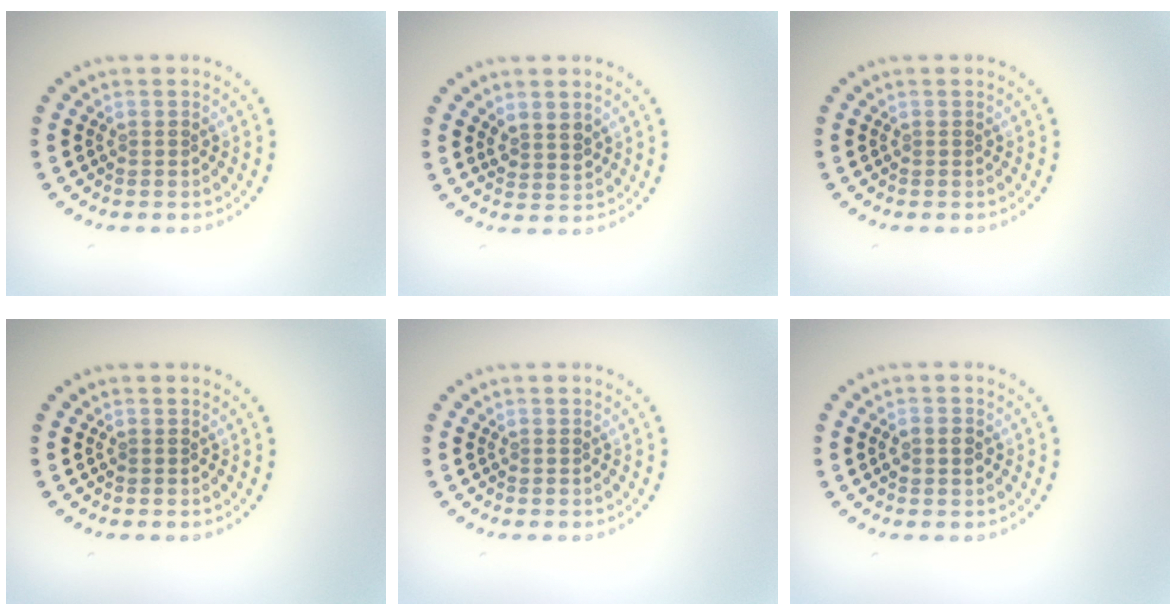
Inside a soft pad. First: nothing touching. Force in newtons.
{"total": 1.9, "press": 1.7, "slide": 1.0}
{"total": 0.0}
{"total": 0.0}
{"total": 0.0}
{"total": 1.8, "press": 1.8, "slide": 0.0}